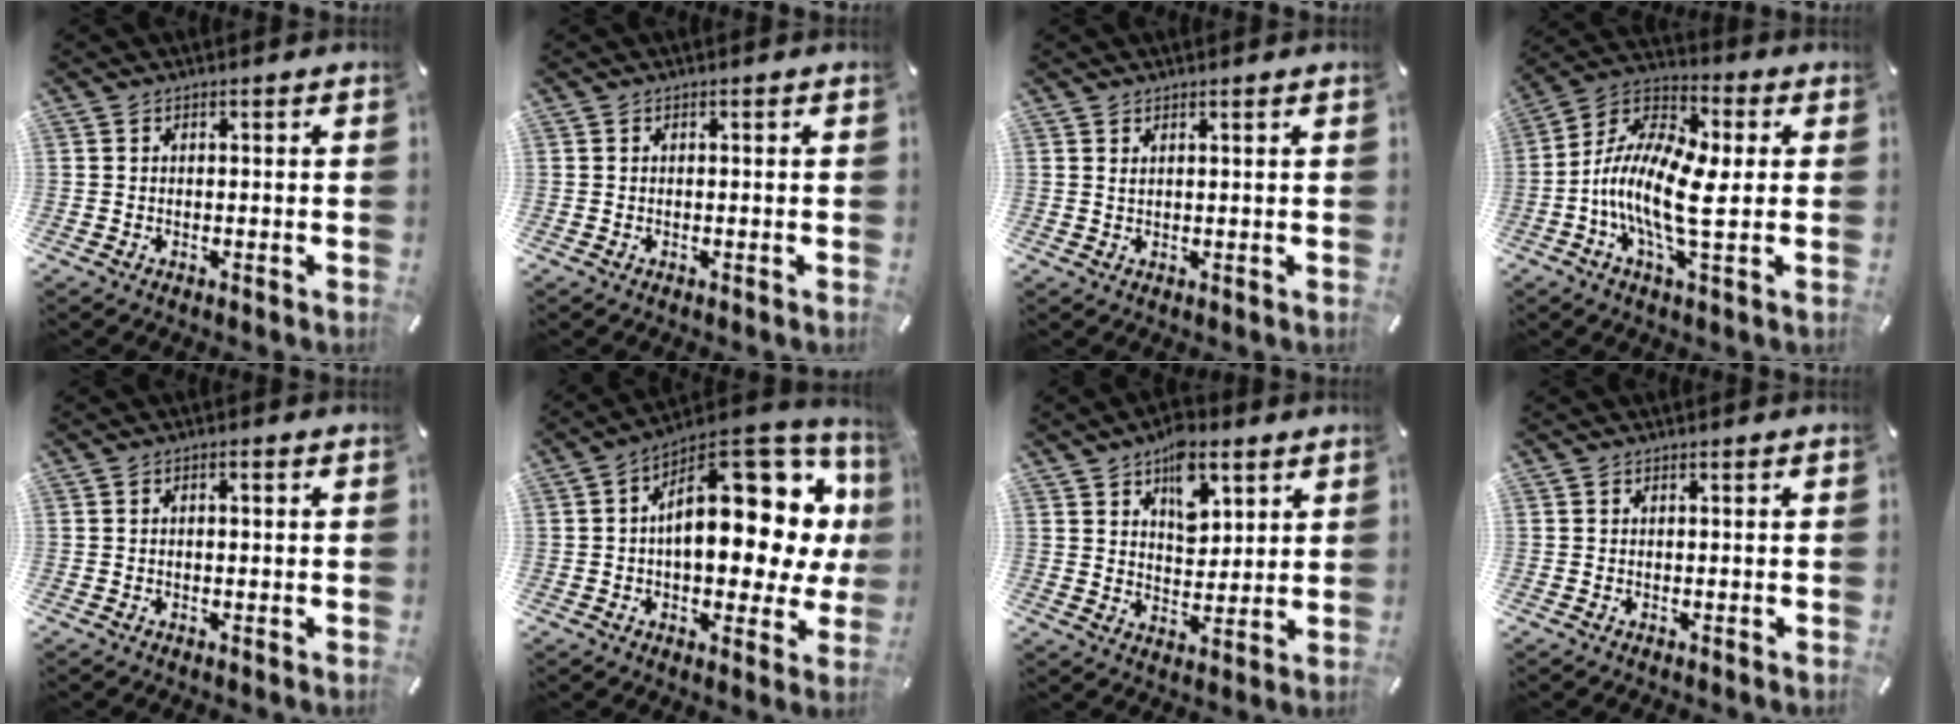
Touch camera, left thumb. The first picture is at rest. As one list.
[{"total": 0.0}, {"total": 1.2, "force": [0.8, 0.0, 0.9], "torque": [-0.018, -0.003, 0.014]}, {"total": 15.7, "force": [-2.5, 6.0, 14.3], "torque": [-0.308, -0.017, -0.047]}, {"total": 1.2, "force": [-0.1, 0.5, 1.1], "torque": [-0.019, 0.003, -0.004]}, {"total": 23.0, "force": [5.1, 12.3, 18.8], "torque": [-0.236, -0.048, 0.092]}, {"total": 9.8, "force": [5.5, 5.9, 5.5], "torque": [-0.068, -0.021, 0.095]}, {"total": 0.0}]